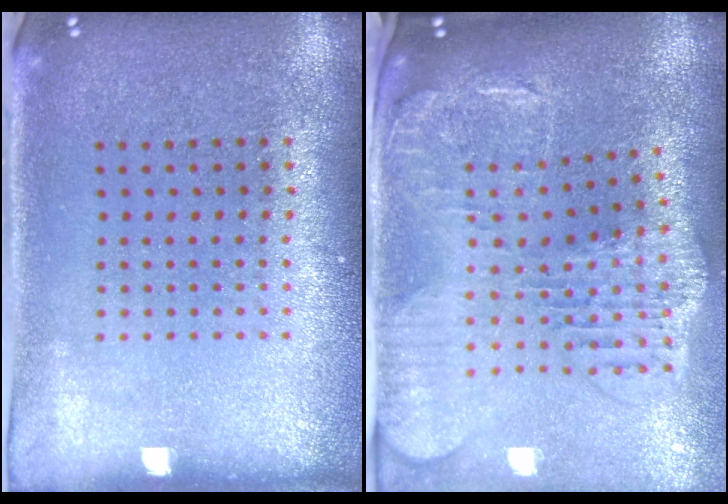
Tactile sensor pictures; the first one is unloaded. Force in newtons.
{"total": 2.5, "press": 2.2, "slide": 1.2}